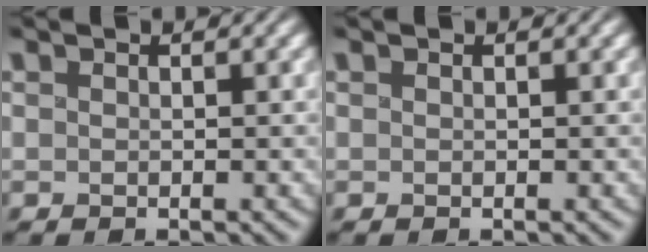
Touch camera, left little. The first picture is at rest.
{"total": 0.0}